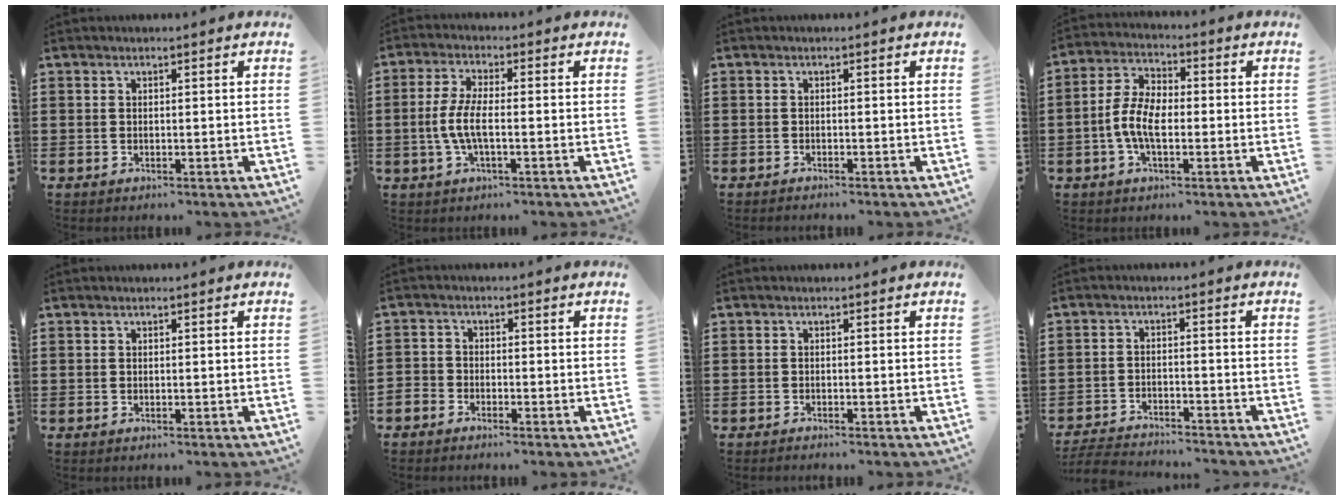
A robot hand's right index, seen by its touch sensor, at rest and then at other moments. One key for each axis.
{"total": 5.5, "fx": -1.2, "fy": 1.7, "fz": 5.1, "tx": -0.126, "ty": -0.007, "tz": -0.033}
{"total": 0.7, "fx": -0.6, "fy": 0.0, "fz": 0.0, "tx": -0.003, "ty": -0.001, "tz": -0.014}
{"total": 6.8, "fx": -1.6, "fy": 3.3, "fz": 5.7, "tx": -0.141, "ty": -0.003, "tz": -0.040}
{"total": 0.0}
{"total": 2.1, "fx": -2.0, "fy": 0.7, "fz": -0.2, "tx": -0.004, "ty": 0.002, "tz": -0.045}
{"total": 0.8, "fx": -0.8, "fy": 0.0, "fz": 0.0, "tx": -0.002, "ty": 0.000, "tz": -0.016}
{"total": 4.4, "fx": -4.4, "fy": 0.2, "fz": 0.4, "tx": -0.021, "ty": -0.001, "tz": -0.095}